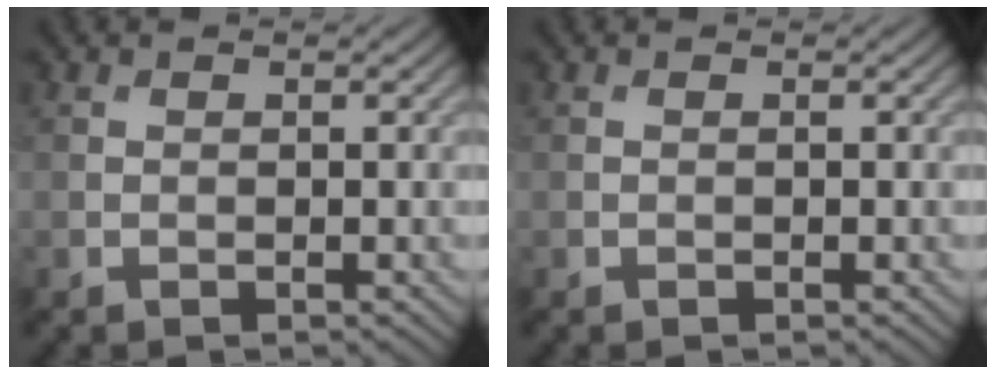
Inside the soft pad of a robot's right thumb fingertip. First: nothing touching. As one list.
[{"total": 0.0}]